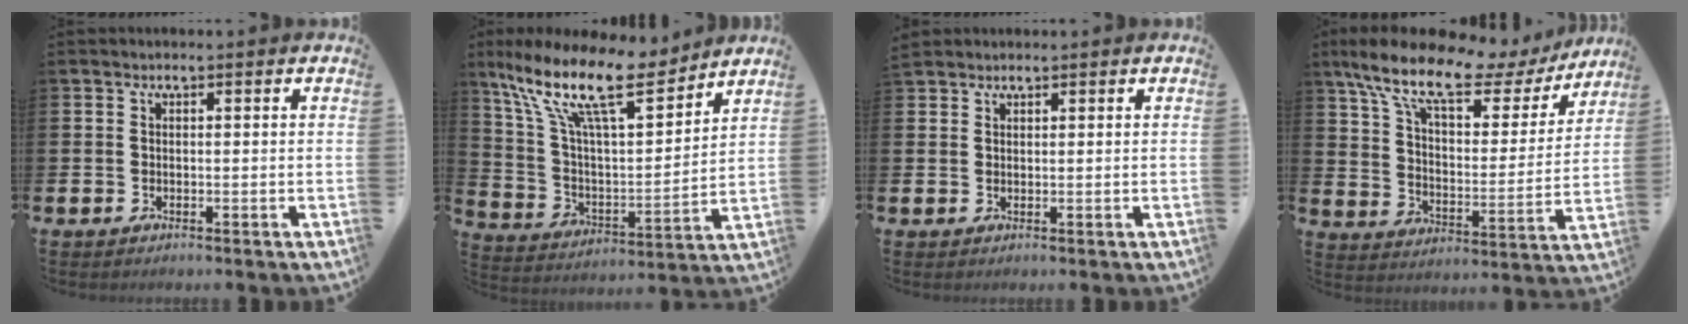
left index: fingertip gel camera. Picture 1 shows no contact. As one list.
[{"total": 15.2, "force": [10.8, 4.8, 9.6], "torque": [-0.210, -0.060, 0.186]}, {"total": 1.6, "force": [1.5, 0.5, -0.1], "torque": [0.008, -0.001, 0.028]}, {"total": 12.5, "force": [9.5, 4.4, 6.8], "torque": [-0.160, -0.051, 0.160]}]